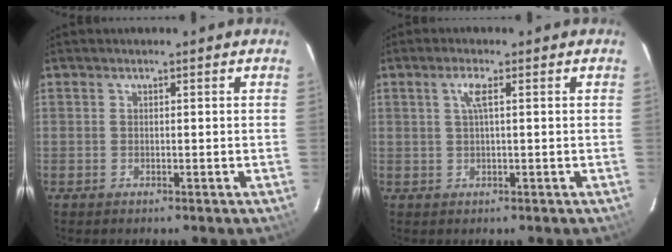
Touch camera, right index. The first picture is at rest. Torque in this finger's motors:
{"motor_torque": [0.18, -0.08, 0.14, 0.04]}